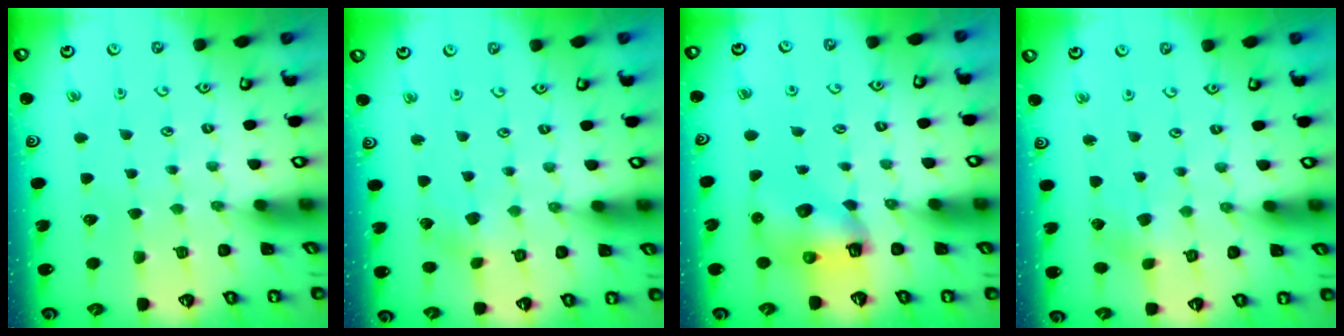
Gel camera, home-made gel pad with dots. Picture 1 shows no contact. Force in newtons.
{"total": 2.9, "press": 2.8, "slide": 0.3}
{"total": 6.9, "press": 6.8, "slide": 0.9}
{"total": 1.7, "press": 1.7, "slide": 0.2}